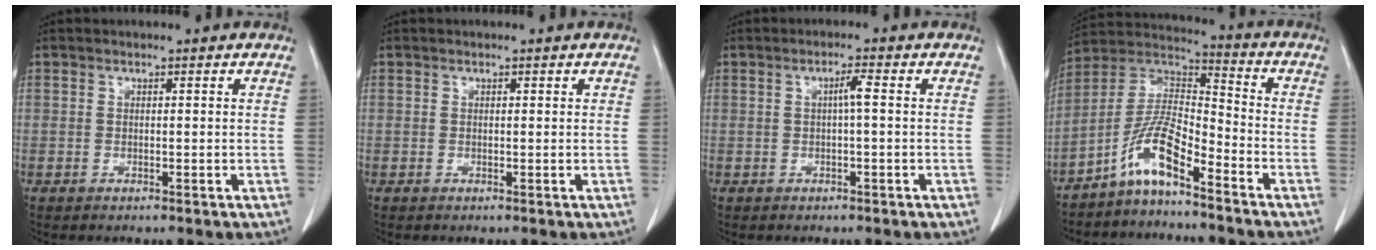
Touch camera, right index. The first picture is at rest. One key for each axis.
{"total": 0.0}
{"total": 2.0, "fx": 0.1, "fy": 0.0, "fz": 2.0, "tx": -0.034, "ty": 0.005, "tz": 0.002}
{"total": 8.9, "fx": -6.0, "fy": 1.8, "fz": 6.3, "tx": -0.129, "ty": 0.023, "tz": -0.118}